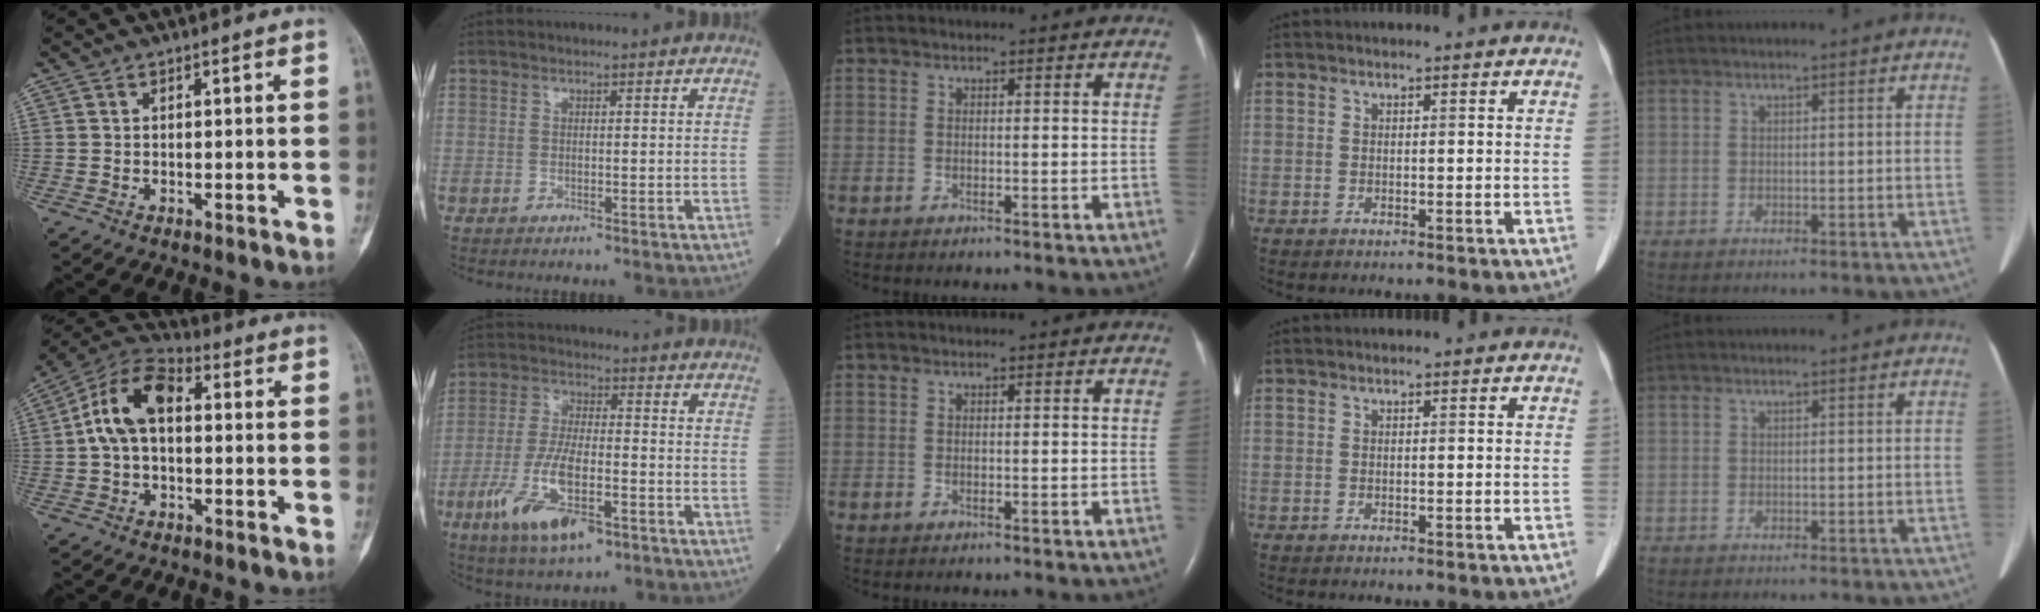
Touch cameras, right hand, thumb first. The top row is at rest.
{"thumb": {"total": 11.6, "force": [0.8, 7.0, 9.2], "torque": [-0.166, 0.036, 0.002]}, "index": {"total": 12.4, "force": [-5.8, 3.8, 10.3], "torque": [-0.209, -0.014, -0.101]}}